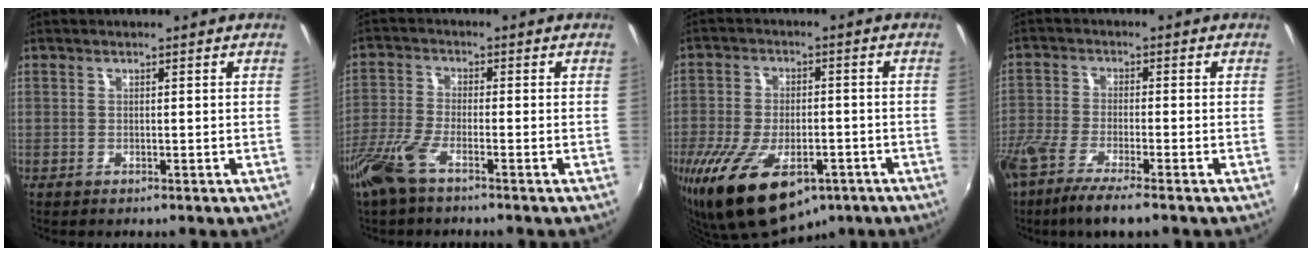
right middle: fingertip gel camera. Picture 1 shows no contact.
{"total": 6.9, "force": [-4.7, 1.6, 4.8], "torque": [-0.116, -0.010, -0.099]}
{"total": 19.7, "force": [-10.5, 9.6, 13.6], "torque": [-0.283, -0.046, -0.163]}
{"total": 9.3, "force": [-6.9, 1.3, 6.1], "torque": [-0.143, -0.034, -0.135]}